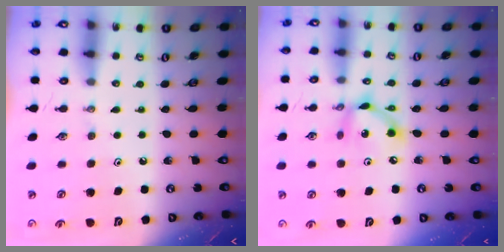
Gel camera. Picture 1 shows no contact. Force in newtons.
{"total": 9.1, "press": 9.0, "slide": 0.6}